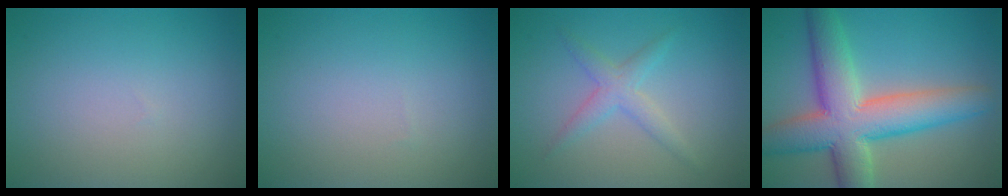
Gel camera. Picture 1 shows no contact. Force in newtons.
{"total": 0.0}
{"total": 2.2, "press": 2.2, "slide": 0.1}
{"total": 9.8, "press": 9.8, "slide": 0.5}